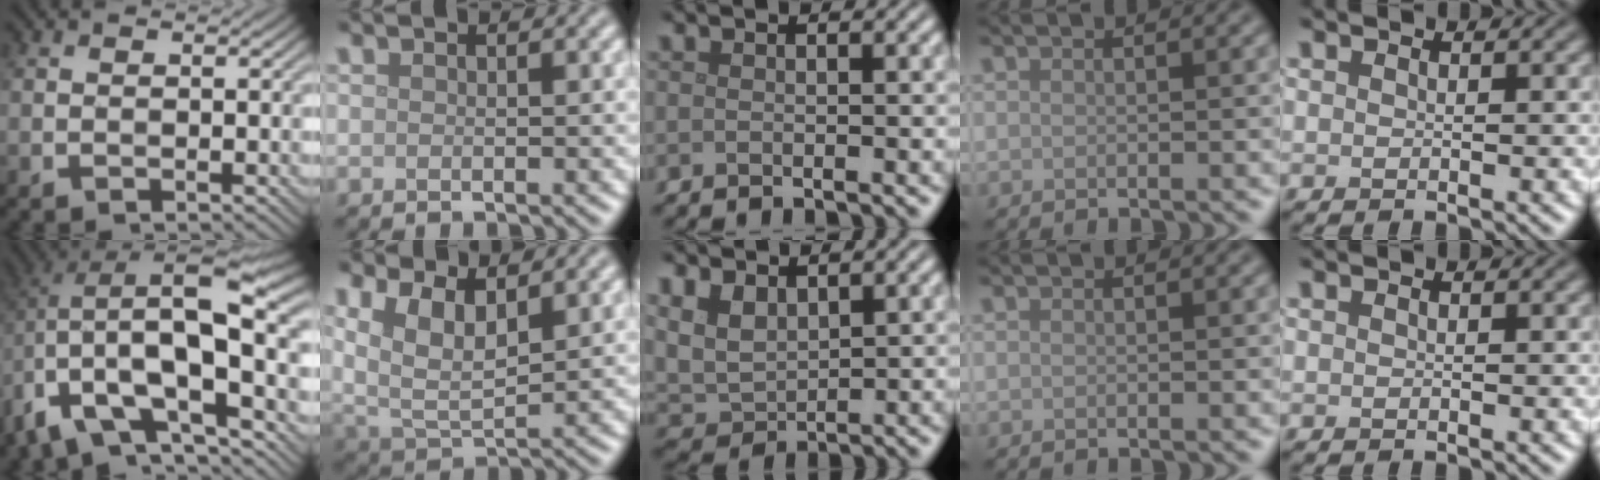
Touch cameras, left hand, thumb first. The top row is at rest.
{"thumb": {"total": 18.3, "force": [-3.0, 8.4, 15.9], "torque": [-0.278, -0.010, -0.042]}, "index": {"total": 6.5, "force": [2.7, 3.5, 4.8], "torque": [-0.106, -0.004, 0.048]}, "middle": {"total": 3.6, "force": [1.9, 2.2, 2.1], "torque": [-0.055, -0.006, 0.038]}}